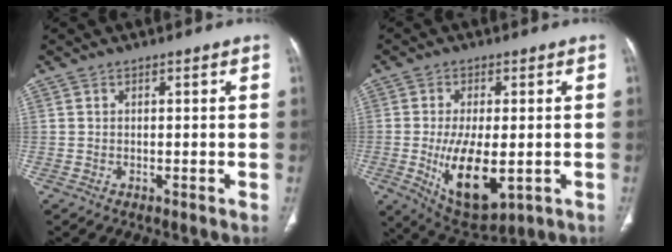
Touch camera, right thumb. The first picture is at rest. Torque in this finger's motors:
{"motor_torque": [-0.21, 1.35, 1.19, 0.08, 0.14]}